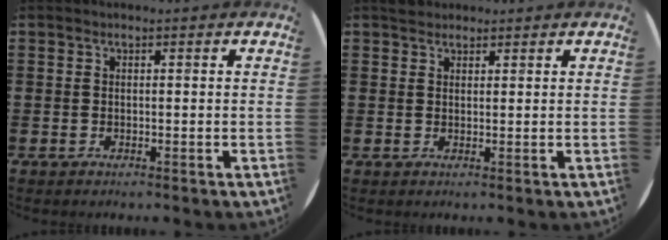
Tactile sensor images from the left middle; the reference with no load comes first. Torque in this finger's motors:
{"motor_torque": [0.47, -0.44, 0.00, 0.03]}